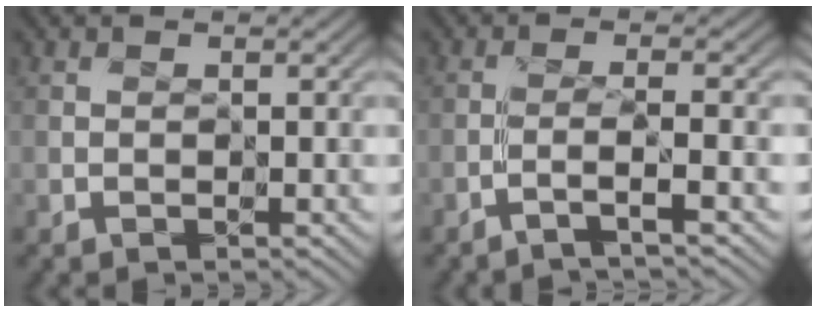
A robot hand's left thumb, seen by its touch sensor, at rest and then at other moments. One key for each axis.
{"total": 2.4, "fx": -1.5, "fy": -0.5, "fz": 1.8, "tx": -0.029, "ty": 0.011, "tz": -0.050}